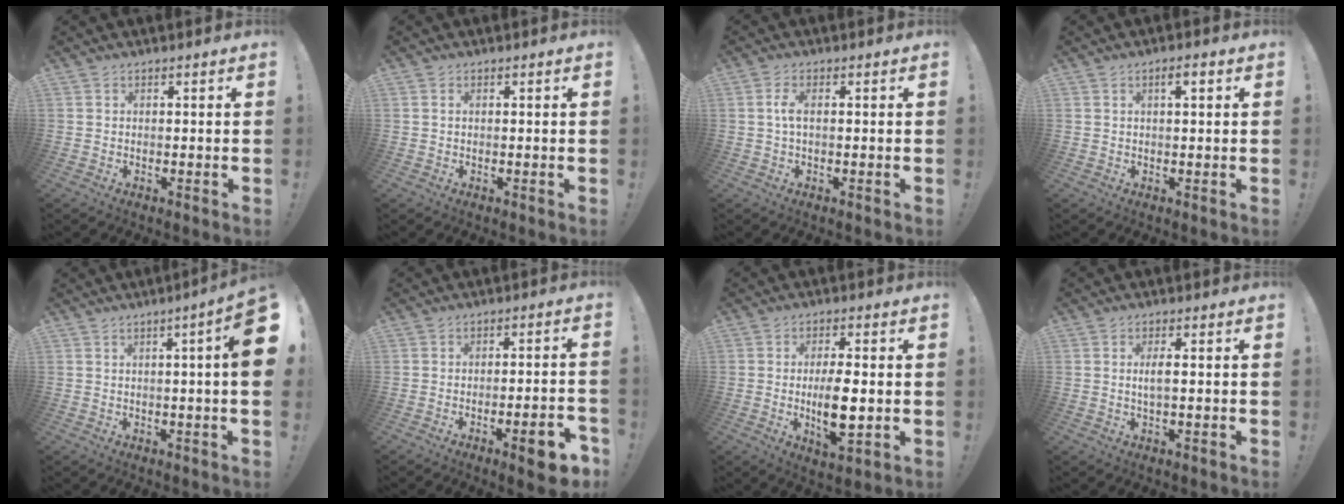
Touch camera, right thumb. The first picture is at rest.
{"total": 0.6, "force": [0.2, 0.3, 0.4], "torque": [-0.009, 0.002, 0.004]}
{"total": 3.7, "force": [0.0, 1.4, 3.5], "torque": [-0.071, 0.005, -0.002]}
{"total": 2.6, "force": [0.8, 0.6, 2.4], "torque": [-0.033, 0.000, 0.008]}
{"total": 9.1, "force": [1.6, 0.0, 9.0], "torque": [-0.127, -0.017, 0.024]}
{"total": 9.2, "force": [-4.6, 1.6, 7.8], "torque": [-0.110, 0.021, -0.069]}
{"total": 10.2, "force": [-0.9, 3.1, 9.7], "torque": [-0.178, -0.013, -0.021]}
{"total": 3.2, "force": [-0.2, 0.6, 3.1], "torque": [-0.054, -0.001, -0.007]}